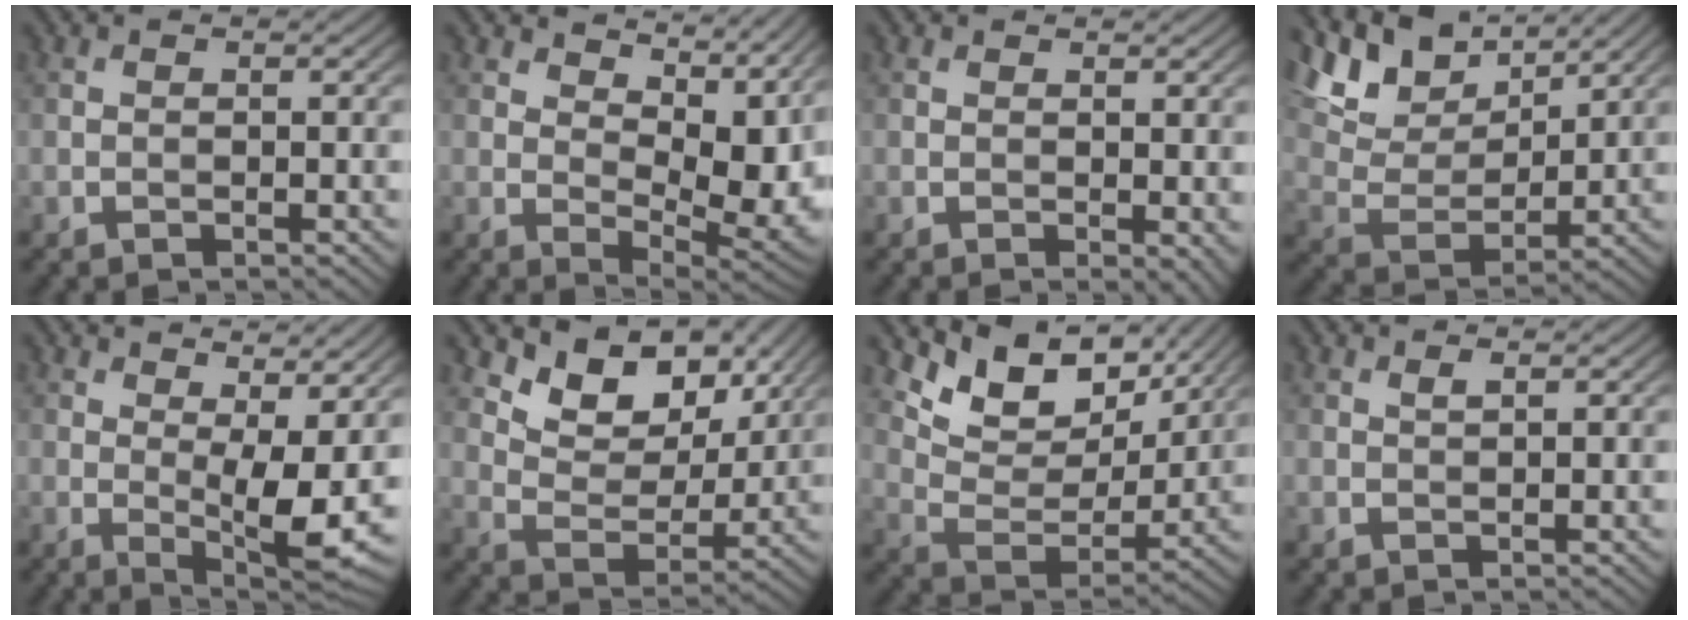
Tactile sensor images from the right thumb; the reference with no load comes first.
{"total": 10.4, "force": [5.1, 5.0, 7.6], "torque": [-0.125, -0.007, 0.087]}
{"total": 2.1, "force": [0.2, 0.5, 2.0], "torque": [-0.029, -0.005, 0.005]}
{"total": 11.2, "force": [7.7, 4.8, 6.5], "torque": [-0.162, 0.010, 0.133]}
{"total": 9.7, "force": [2.8, 3.2, 8.7], "torque": [-0.130, -0.008, 0.049]}
{"total": 9.8, "force": [6.3, 5.6, 5.0], "torque": [-0.096, -0.012, 0.104]}
{"total": 10.5, "force": [7.1, 5.4, 5.6], "torque": [-0.117, -0.007, 0.126]}
{"total": 0.8, "force": [0.6, 0.2, 0.6], "torque": [-0.014, 0.000, 0.012]}